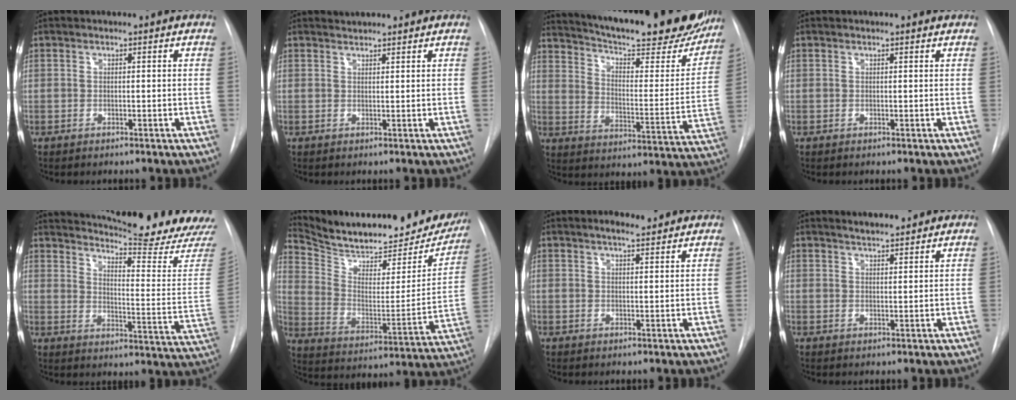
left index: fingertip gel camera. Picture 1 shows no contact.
{"total": 1.9, "force": [1.9, 0.2, 0.0], "torque": [-0.006, 0.018, 0.035]}
{"total": 29.5, "force": [25.0, 5.9, 14.4], "torque": [-0.228, -0.049, 0.324]}
{"total": 2.1, "force": [2.0, 0.3, 0.6], "torque": [-0.012, 0.012, 0.018]}
{"total": 21.6, "force": [20.3, -0.7, 7.4], "torque": [-0.123, -0.114, 0.251]}
{"total": 26.8, "force": [23.8, 7.5, 9.8], "torque": [-0.160, -0.048, 0.324]}
{"total": 3.8, "force": [3.3, 0.6, 1.7], "torque": [-0.026, 0.015, 0.050]}
{"total": 4.3, "force": [3.9, 0.8, 1.5], "torque": [-0.024, 0.014, 0.060]}